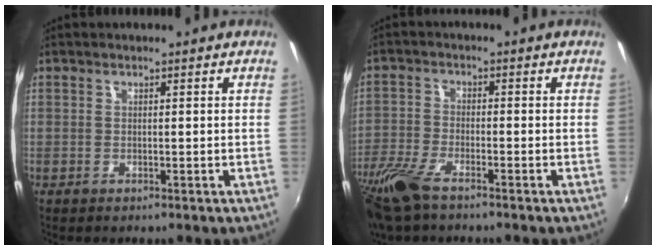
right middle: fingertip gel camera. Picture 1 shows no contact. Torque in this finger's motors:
{"motor_torque": [1.12, -1.02, 0.57, 0.19]}